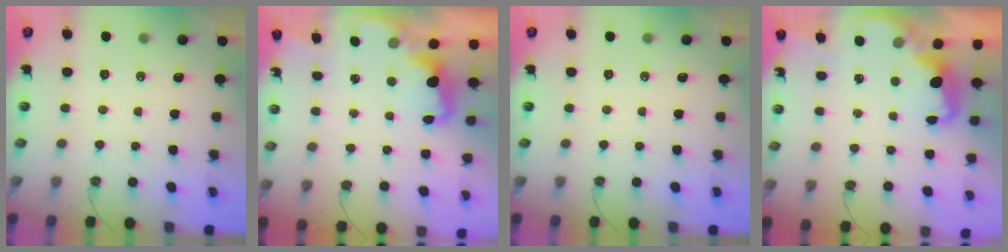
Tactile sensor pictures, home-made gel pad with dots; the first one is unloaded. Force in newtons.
{"total": 2.4, "press": 2.3, "slide": 0.6}
{"total": 0.0}
{"total": 2.4, "press": 2.3, "slide": 0.7}